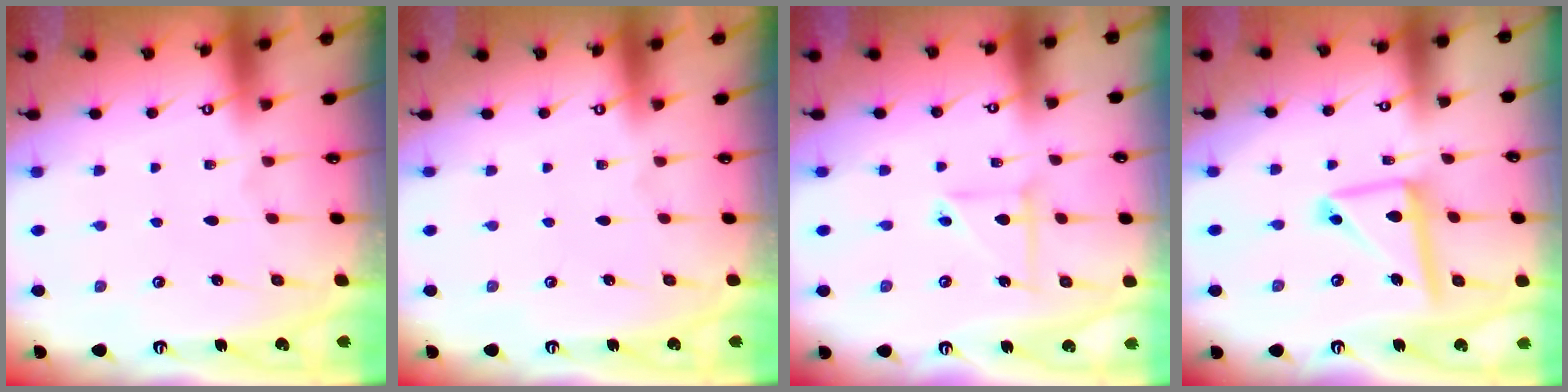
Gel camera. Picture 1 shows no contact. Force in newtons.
{"total": 0.0}
{"total": 5.1, "press": 5.1, "slide": 0.4}
{"total": 13.7, "press": 13.7, "slide": 1.4}